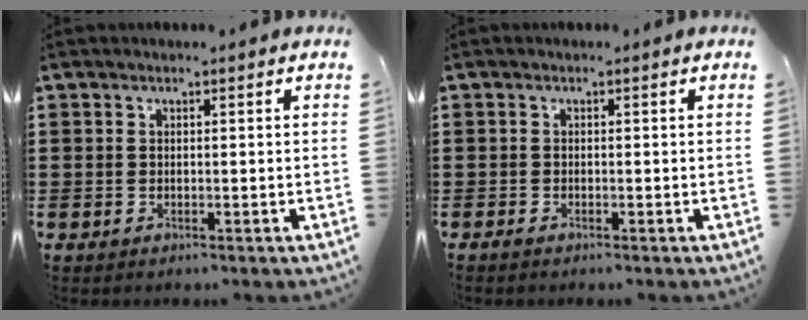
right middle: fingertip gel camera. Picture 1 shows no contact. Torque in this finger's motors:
{"motor_torque": [-0.59, 0.37, -0.07, -0.01]}